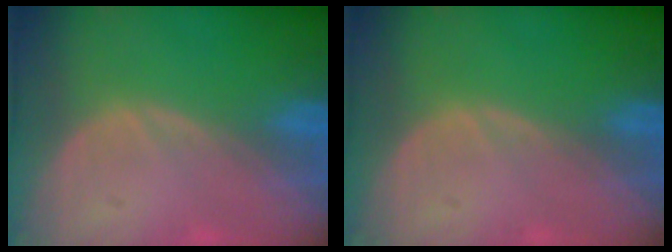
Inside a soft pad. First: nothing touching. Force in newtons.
{"total": 0.0}